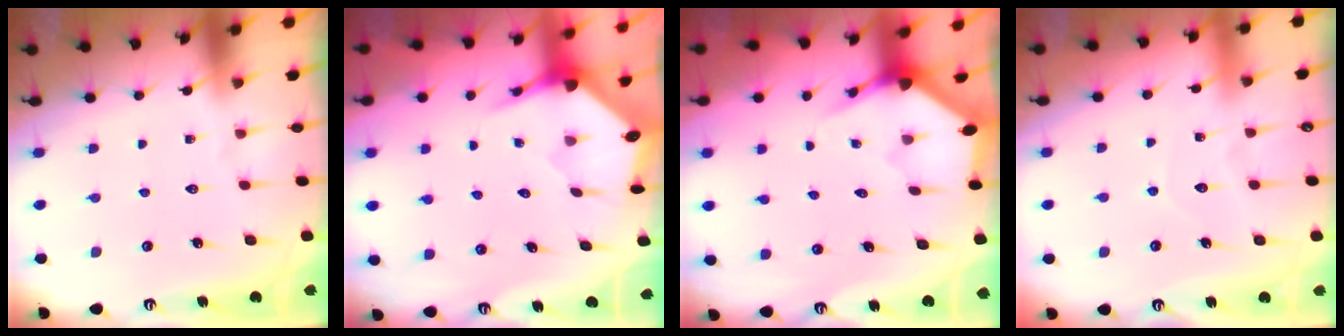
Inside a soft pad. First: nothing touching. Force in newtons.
{"total": 3.5, "press": 3.5, "slide": 0.5}
{"total": 3.4, "press": 3.4, "slide": 0.1}
{"total": 5.7, "press": 5.7, "slide": 0.5}